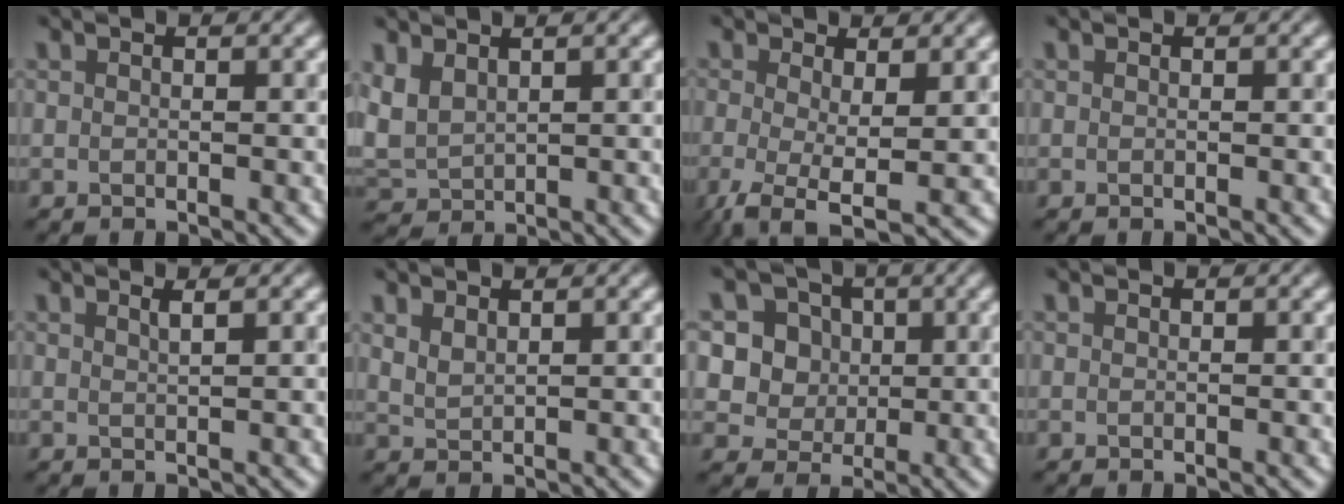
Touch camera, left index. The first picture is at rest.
{"total": 2.5, "force": [1.5, 1.6, 1.3], "torque": [-0.043, 0.006, 0.036]}
{"total": 5.0, "force": [-1.5, 1.8, 4.4], "torque": [-0.096, -0.009, -0.030]}
{"total": 0.0}
{"total": 1.0, "force": [0.7, 0.2, 0.7], "torque": [-0.003, 0.008, 0.010]}
{"total": 1.2, "force": [1.2, 0.2, 0.3], "torque": [-0.010, 0.003, 0.029]}
{"total": 7.7, "force": [3.3, 6.3, 2.9], "torque": [-0.045, 0.025, 0.034]}
{"total": 0.0}